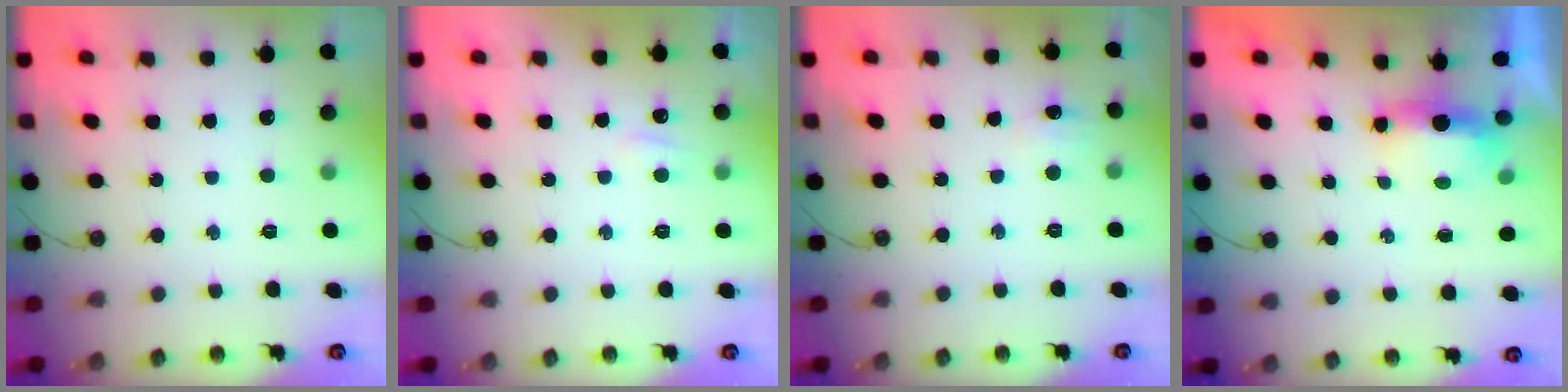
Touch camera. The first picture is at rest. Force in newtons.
{"total": 3.5, "press": 3.4, "slide": 0.7}
{"total": 5.5, "press": 5.5, "slide": 0.6}
{"total": 5.0, "press": 4.8, "slide": 1.4}